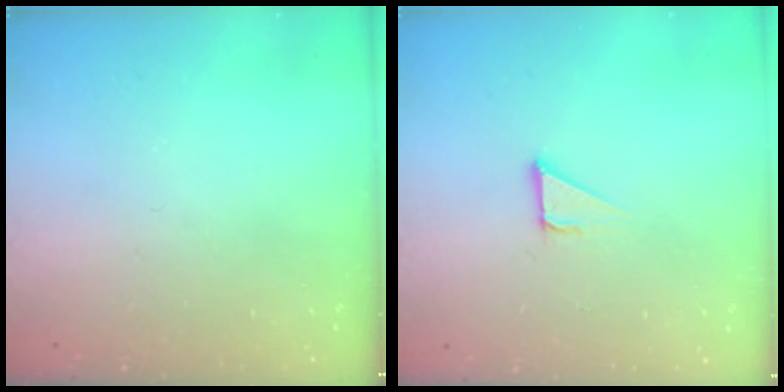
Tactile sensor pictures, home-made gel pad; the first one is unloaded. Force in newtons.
{"total": 2.1, "press": 2.1, "slide": 0.1}